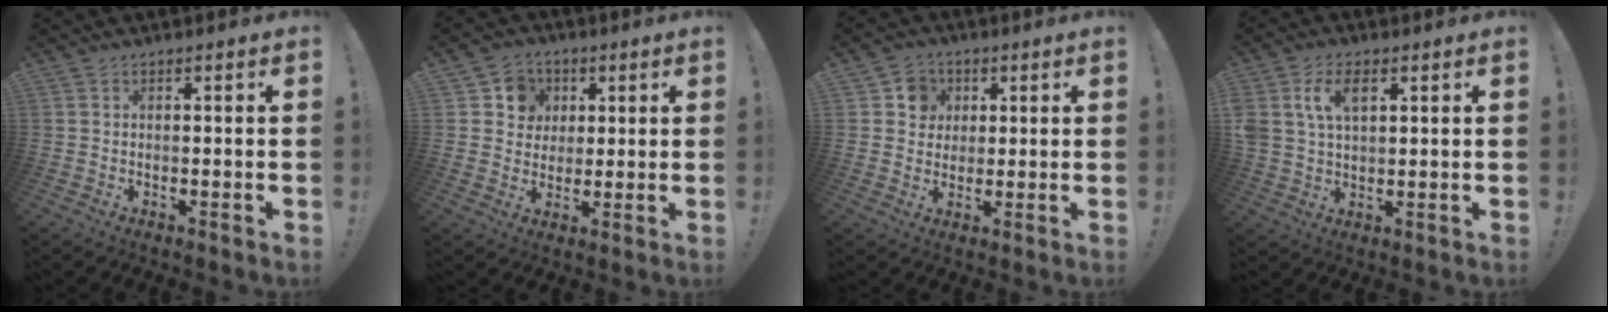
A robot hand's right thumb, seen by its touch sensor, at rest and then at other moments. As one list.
[{"total": 8.0, "force": [2.2, 7.5, 1.8], "torque": [-0.020, -0.010, 0.044]}, {"total": 6.7, "force": [1.8, 6.3, 1.5], "torque": [-0.016, -0.005, 0.035]}, {"total": 8.6, "force": [3.3, 5.1, 6.0], "torque": [-0.120, 0.001, 0.060]}]